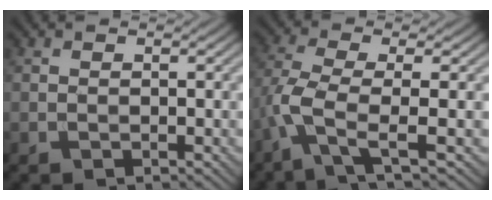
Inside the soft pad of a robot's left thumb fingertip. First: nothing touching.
{"total": 6.3, "force": [-2.4, 1.3, 5.7], "torque": [-0.125, 0.001, -0.068]}